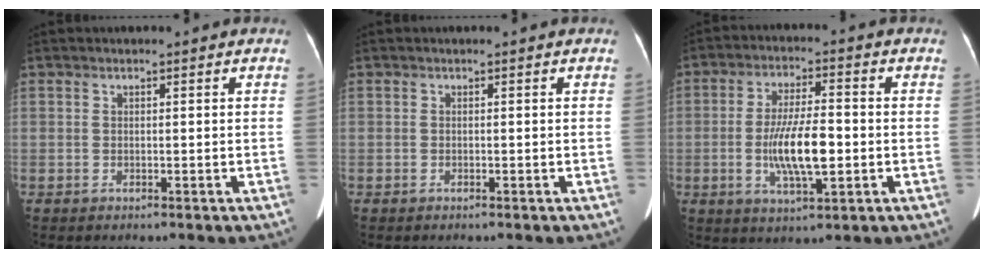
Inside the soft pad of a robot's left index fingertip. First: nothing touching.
{"total": 0.0}
{"total": 9.4, "force": [-1.8, 2.2, 9.0], "torque": [-0.176, -0.006, -0.031]}